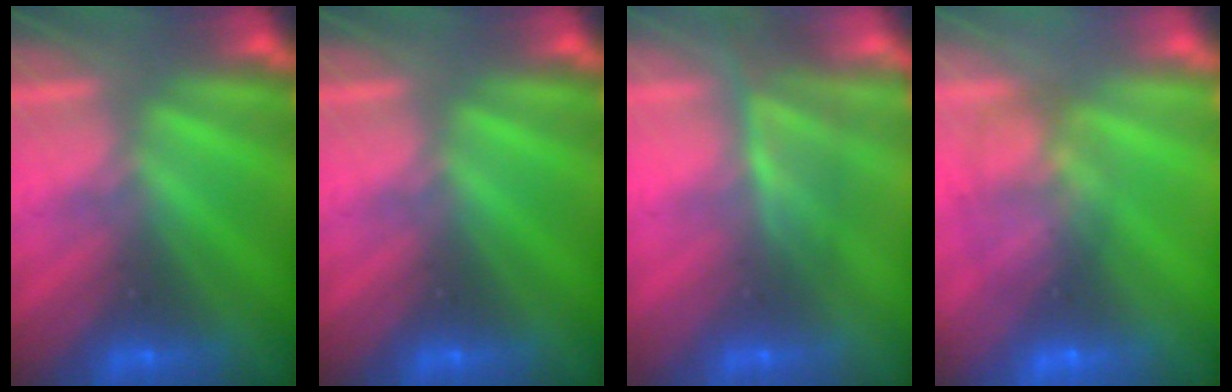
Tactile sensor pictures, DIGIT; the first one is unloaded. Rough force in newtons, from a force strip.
{"total": 0.0}
{"total": 4.2}
{"total": 7.0}